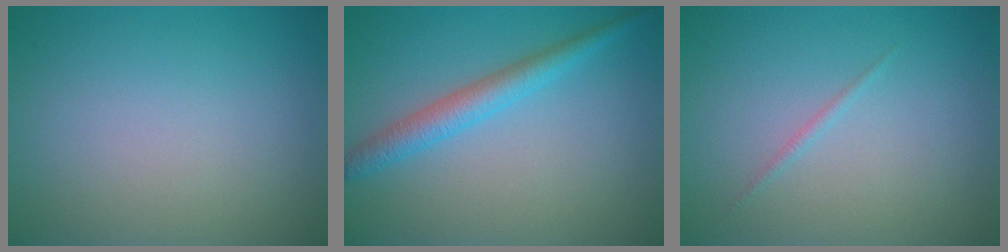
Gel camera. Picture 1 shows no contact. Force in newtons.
{"total": 3.0, "press": 3.0, "slide": 0.1}
{"total": 0.5, "press": 0.5, "slide": 0.0}